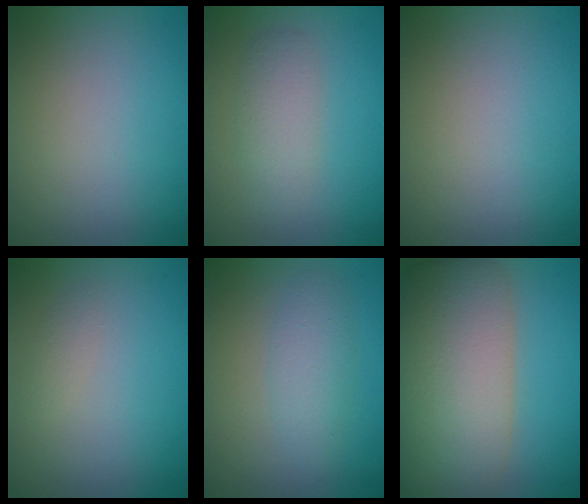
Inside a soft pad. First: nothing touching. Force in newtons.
{"total": 2.7, "press": 2.7, "slide": 0.1}
{"total": 0.0}
{"total": 0.8, "press": 0.8, "slide": 0.0}
{"total": 2.4, "press": 2.4, "slide": 0.0}
{"total": 11.8, "press": 11.8, "slide": 0.8}